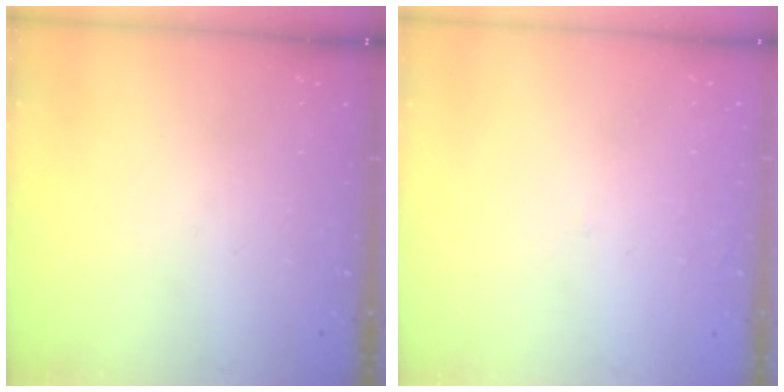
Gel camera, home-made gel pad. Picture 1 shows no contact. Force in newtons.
{"total": 1.4, "press": 1.4, "slide": 0.1}